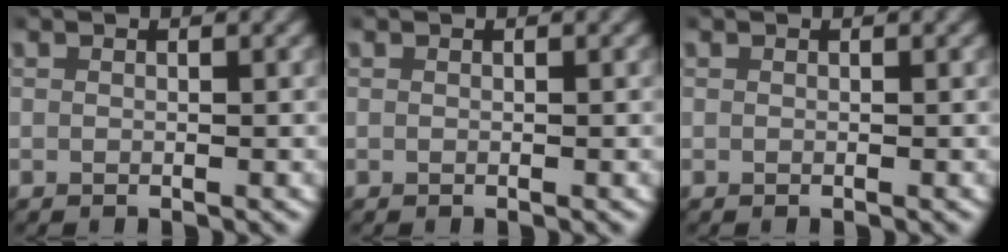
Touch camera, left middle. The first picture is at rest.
{"total": 0.0}
{"total": 0.0}